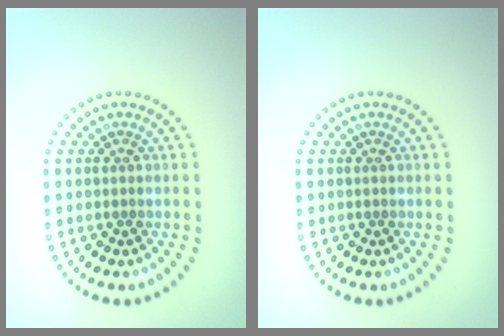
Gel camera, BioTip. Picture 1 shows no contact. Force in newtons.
{"total": 0.0}